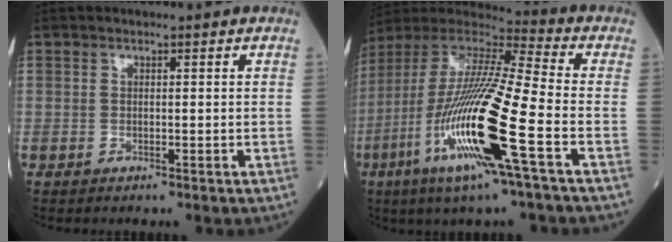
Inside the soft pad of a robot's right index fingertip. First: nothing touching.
{"total": 21.1, "force": [-7.0, 0.7, 19.8], "torque": [-0.429, -0.035, -0.144]}